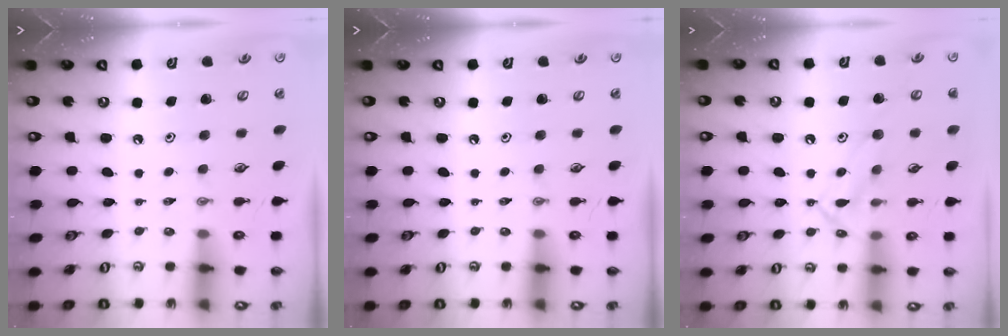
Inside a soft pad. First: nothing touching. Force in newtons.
{"total": 0.0}
{"total": 11.8, "press": 11.8, "slide": 0.7}